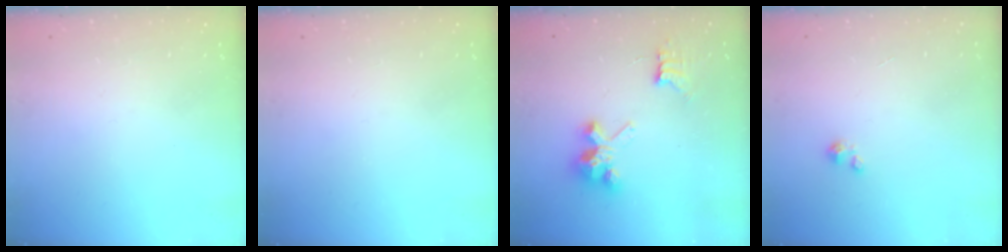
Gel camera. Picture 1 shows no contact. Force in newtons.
{"total": 0.0}
{"total": 7.9, "press": 7.9, "slide": 0.6}
{"total": 0.8, "press": 0.7, "slide": 0.3}